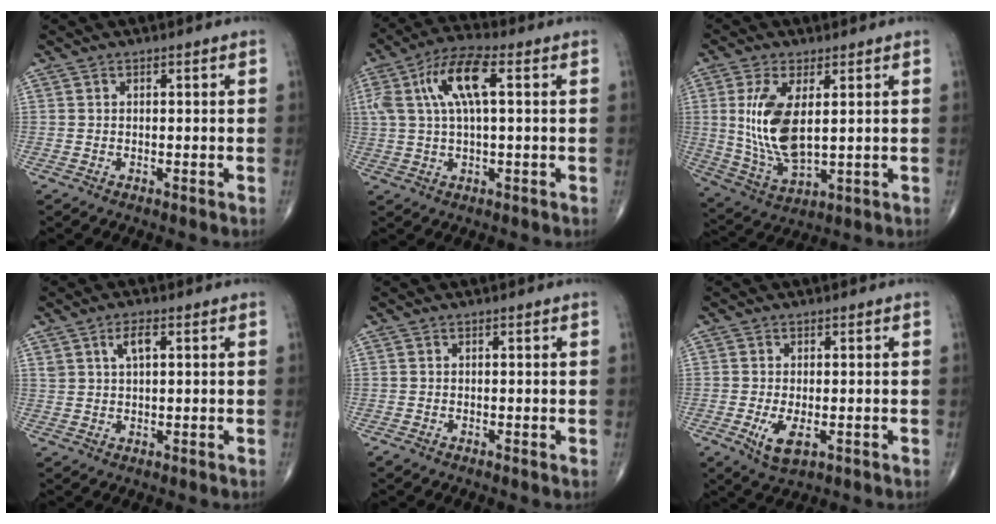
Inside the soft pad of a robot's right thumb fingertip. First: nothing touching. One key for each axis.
{"total": 11.1, "fx": 2.7, "fy": 3.8, "fz": 10.1, "tx": -0.223, "ty": 0.028, "tz": 0.048}
{"total": 12.6, "fx": 2.0, "fy": 5.7, "fz": 11.1, "tx": -0.229, "ty": -0.018, "tz": 0.054}
{"total": 3.5, "fx": 1.4, "fy": 1.5, "fz": 2.8, "tx": -0.052, "ty": 0.001, "tz": 0.029}
{"total": 0.8, "fx": -0.5, "fy": 0.3, "fz": 0.6, "tx": -0.017, "ty": -0.005, "tz": -0.012}
{"total": 4.9, "fx": -1.5, "fy": 2.2, "fz": 4.1, "tx": -0.077, "ty": -0.011, "tz": -0.020}